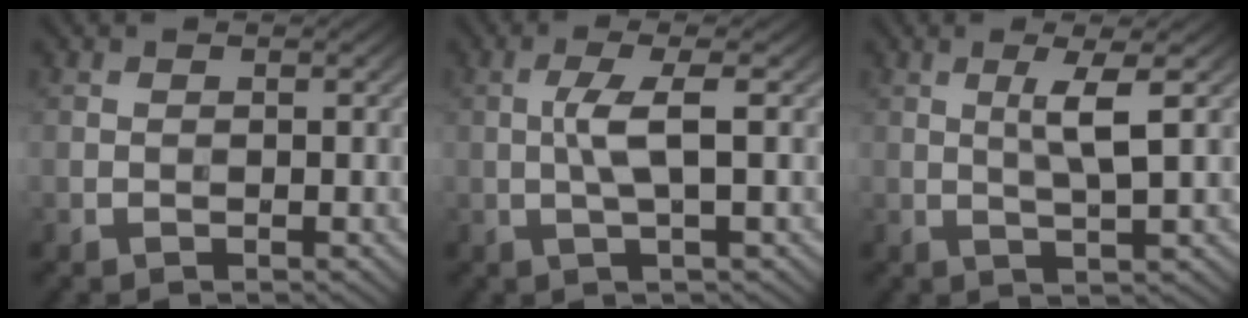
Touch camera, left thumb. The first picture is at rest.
{"total": 3.9, "force": [0.2, 0.5, 3.9], "torque": [-0.079, 0.008, 0.001]}
{"total": 3.8, "force": [1.0, 0.2, 3.7], "torque": [-0.075, 0.002, 0.023]}